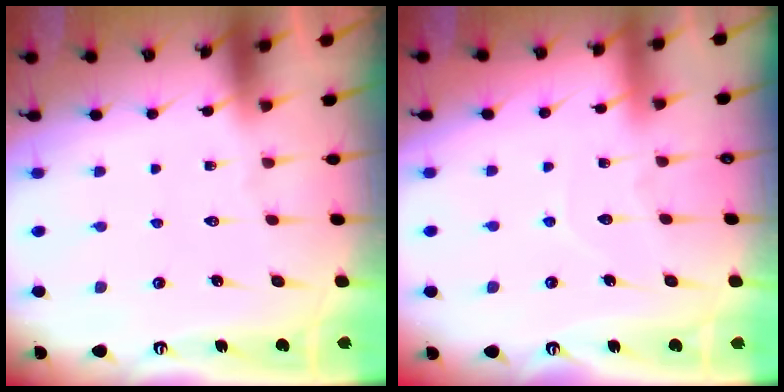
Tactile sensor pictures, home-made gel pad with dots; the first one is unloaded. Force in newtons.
{"total": 5.0, "press": 5.0, "slide": 0.4}